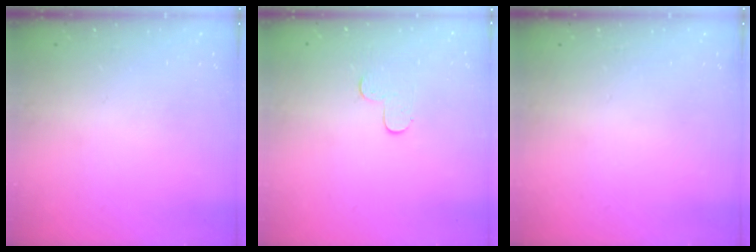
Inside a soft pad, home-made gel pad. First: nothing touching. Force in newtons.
{"total": 3.7, "press": 3.7, "slide": 0.4}
{"total": 0.0}